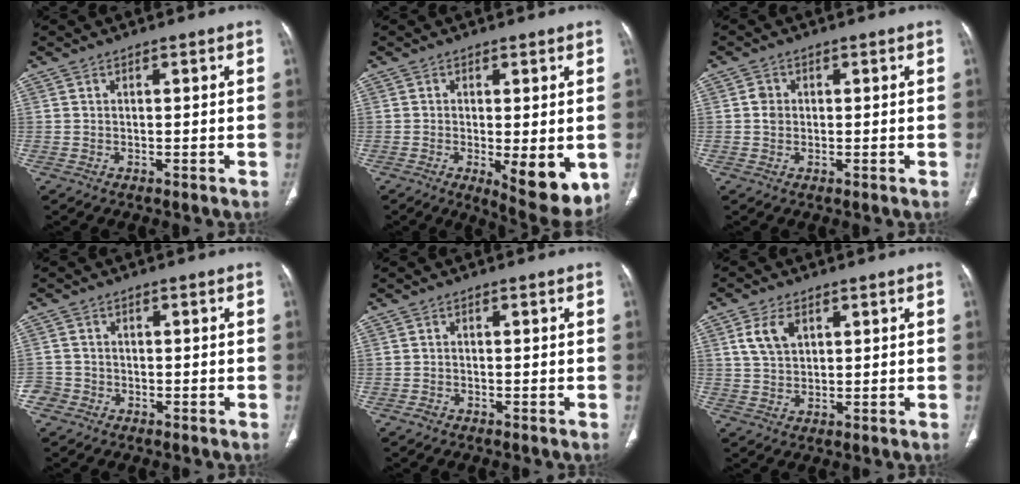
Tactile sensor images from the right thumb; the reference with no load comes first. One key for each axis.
{"total": 10.0, "fx": -2.2, "fy": 3.6, "fz": 9.0, "tx": -0.118, "ty": -0.024, "tz": -0.022}
{"total": 2.0, "fx": 0.1, "fy": 1.8, "fz": 0.9, "tx": -0.009, "ty": 0.003, "tz": 0.002}
{"total": 3.1, "fx": -1.4, "fy": 2.8, "fz": 0.4, "tx": 0.001, "ty": 0.015, "tz": -0.031}
{"total": 0.9, "fx": -0.6, "fy": 0.6, "fz": 0.3, "tx": -0.006, "ty": 0.001, "tz": -0.014}
{"total": 5.6, "fx": 2.3, "fy": 3.4, "fz": 3.8, "tx": -0.069, "ty": -0.004, "tz": 0.048}